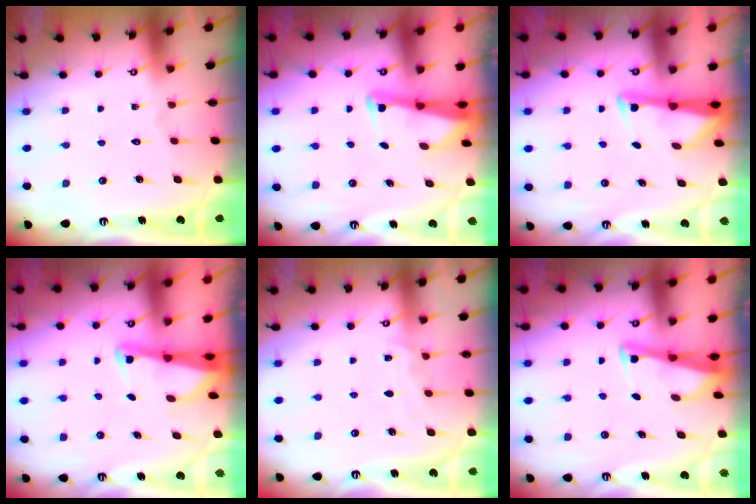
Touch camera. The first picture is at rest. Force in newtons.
{"total": 2.4, "press": 2.3, "slide": 0.5}
{"total": 2.9, "press": 2.9, "slide": 0.4}
{"total": 2.5, "press": 2.4, "slide": 0.3}
{"total": 4.9, "press": 4.8, "slide": 0.6}
{"total": 3.0, "press": 3.0, "slide": 0.3}